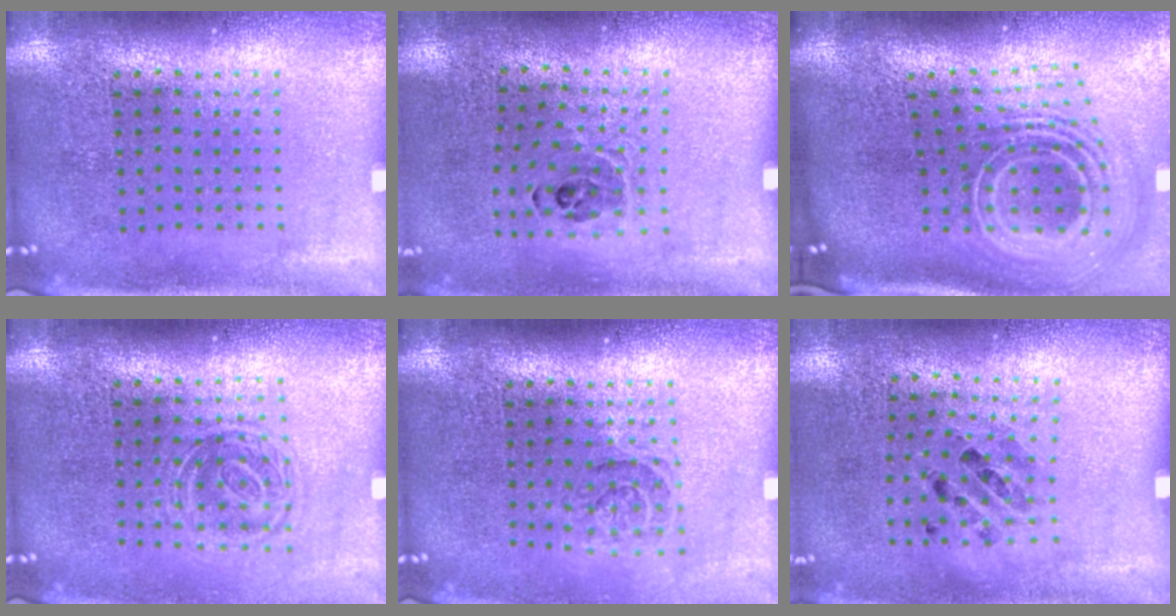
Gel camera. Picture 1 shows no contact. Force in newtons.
{"total": 0.9, "press": 0.8, "slide": 0.4}
{"total": 3.1, "press": 2.0, "slide": 2.3}
{"total": 1.3, "press": 1.0, "slide": 0.8}
{"total": 1.4, "press": 1.1, "slide": 0.8}
{"total": 0.9, "press": 0.7, "slide": 0.5}